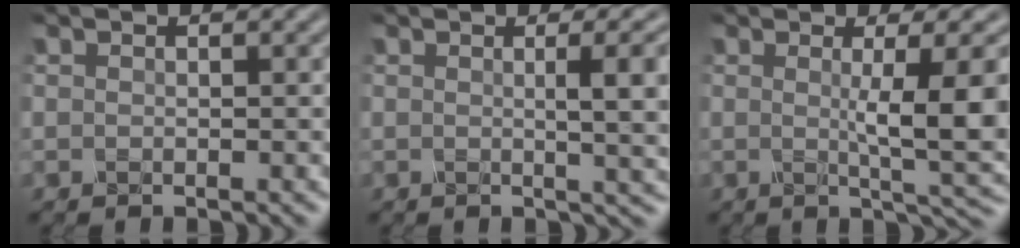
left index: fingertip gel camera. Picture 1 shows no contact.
{"total": 4.9, "force": [0.9, 1.3, 4.7], "torque": [-0.053, 0.002, 0.013]}
{"total": 6.6, "force": [0.3, 1.1, 6.5], "torque": [-0.094, -0.002, 0.007]}